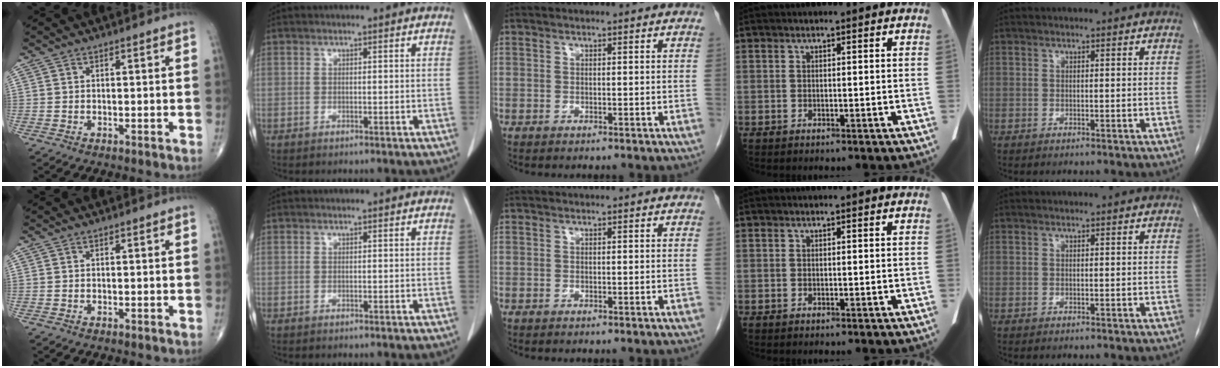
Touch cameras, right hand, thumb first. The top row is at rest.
{}